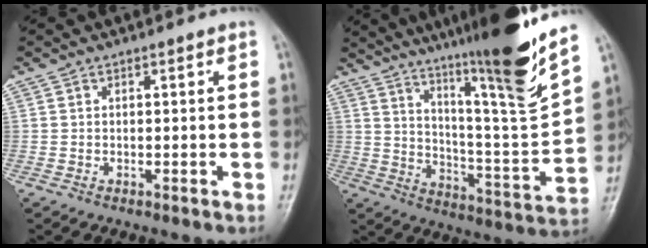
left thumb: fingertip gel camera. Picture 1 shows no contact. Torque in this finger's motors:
{"motor_torque": [3.11, 0.73, 1.39, -1.38, 0.42]}